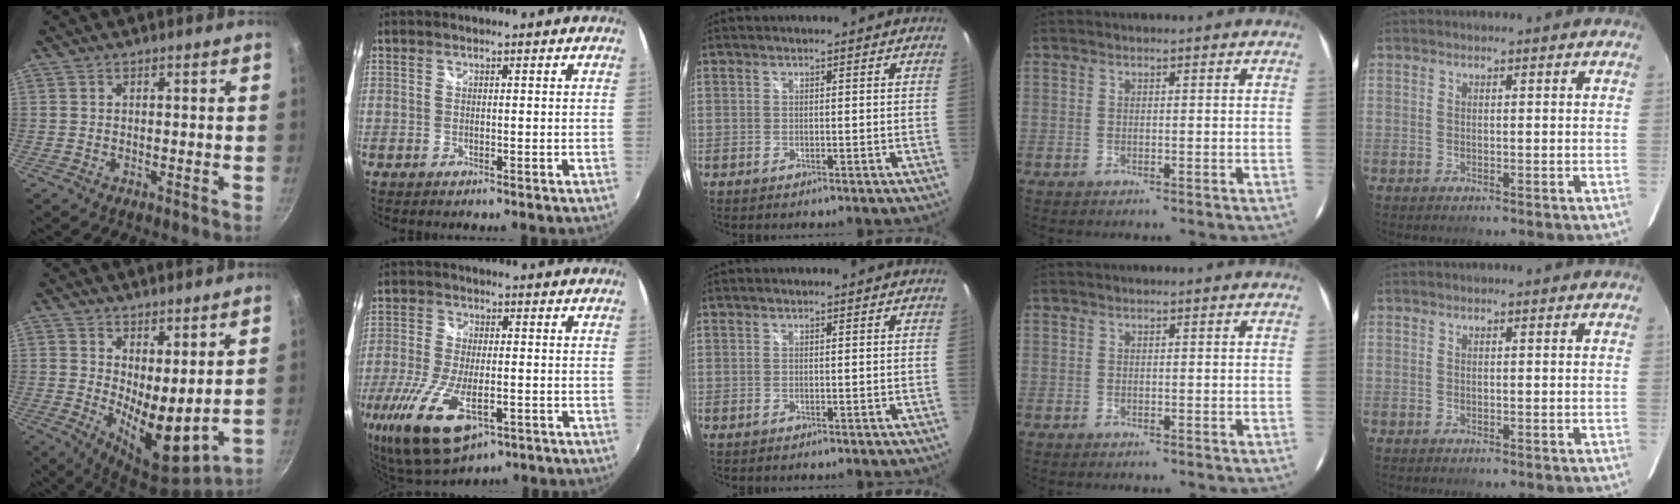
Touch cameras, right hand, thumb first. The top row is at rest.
{"thumb": {"total": 10.9, "force": [3.1, 4.3, 9.6], "torque": [-0.133, -0.052, 0.058]}, "index": {"total": 17.2, "force": [-7.5, 7.3, 13.7], "torque": [-0.301, -0.053, -0.127]}}